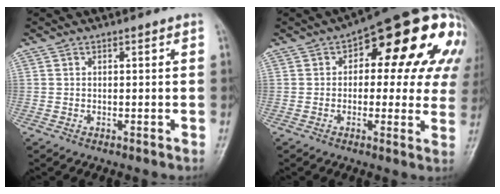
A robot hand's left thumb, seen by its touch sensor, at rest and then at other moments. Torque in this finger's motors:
{"motor_torque": [0.40, 2.26, 1.61, -1.16, 0.13]}